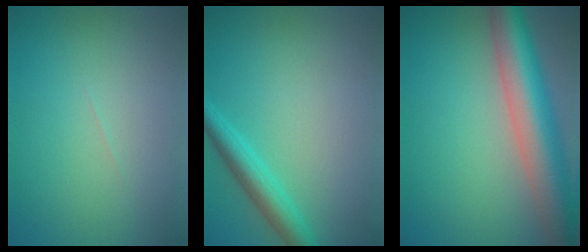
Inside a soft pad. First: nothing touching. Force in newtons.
{"total": 3.1, "press": 3.1, "slide": 0.2}
{"total": 9.0, "press": 9.0, "slide": 0.5}